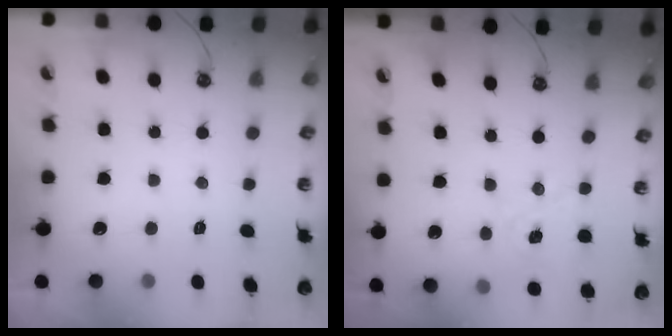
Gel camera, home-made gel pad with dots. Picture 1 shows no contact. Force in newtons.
{"total": 2.1, "press": 2.1, "slide": 0.2}